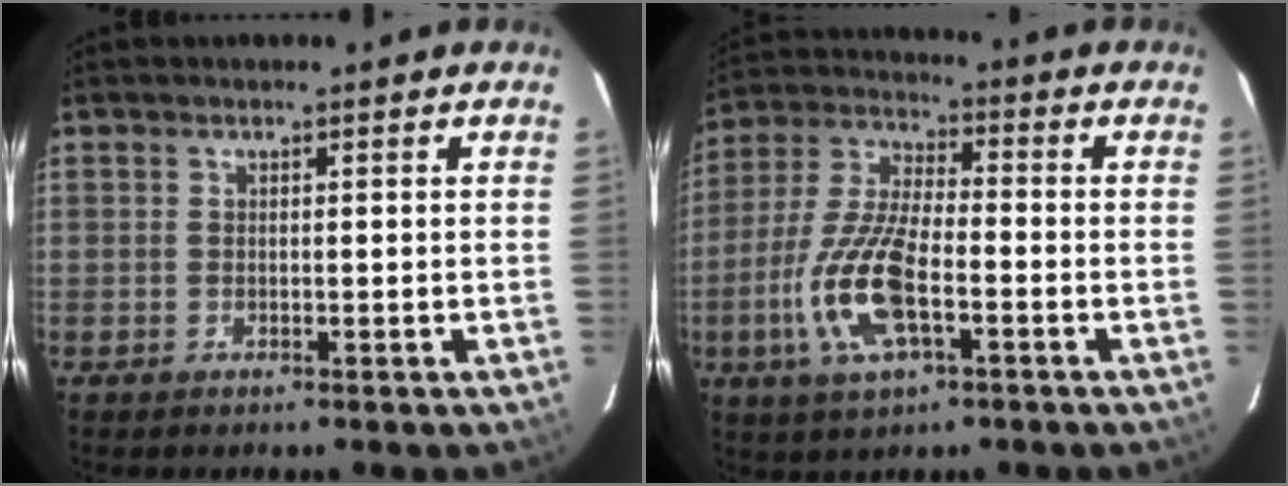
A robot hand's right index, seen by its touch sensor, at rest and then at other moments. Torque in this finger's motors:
{"motor_torque": [1.76, -0.38, 0.47, 0.15]}